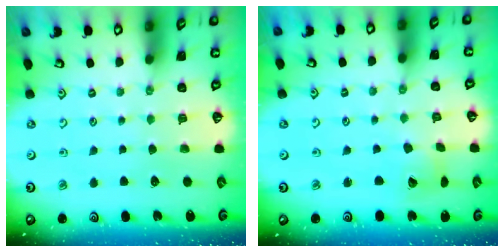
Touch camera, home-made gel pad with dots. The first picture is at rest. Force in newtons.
{"total": 6.3, "press": 6.2, "slide": 0.9}